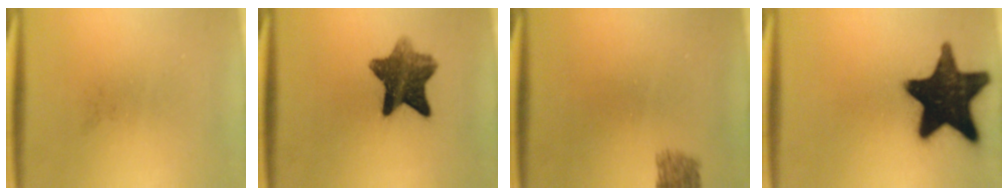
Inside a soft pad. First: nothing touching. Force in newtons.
{"total": 8.9}
{"total": 2.5}
{"total": 18.3}